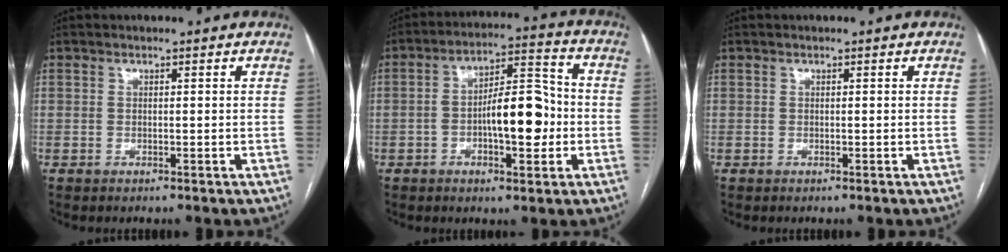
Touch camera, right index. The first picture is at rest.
{"total": 11.1, "force": [-2.0, 3.7, 10.2], "torque": [-0.168, 0.025, -0.027]}
{"total": 0.0}